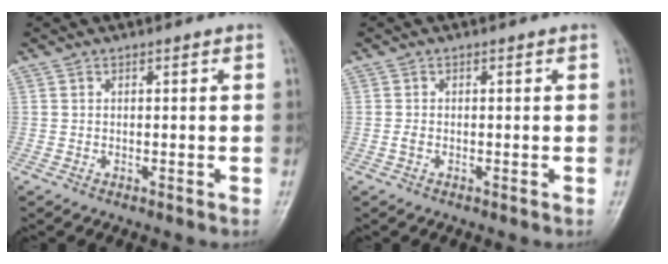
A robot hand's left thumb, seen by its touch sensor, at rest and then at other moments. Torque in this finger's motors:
{"motor_torque": [-0.06, 0.01, 0.02, -0.01, 0.00]}